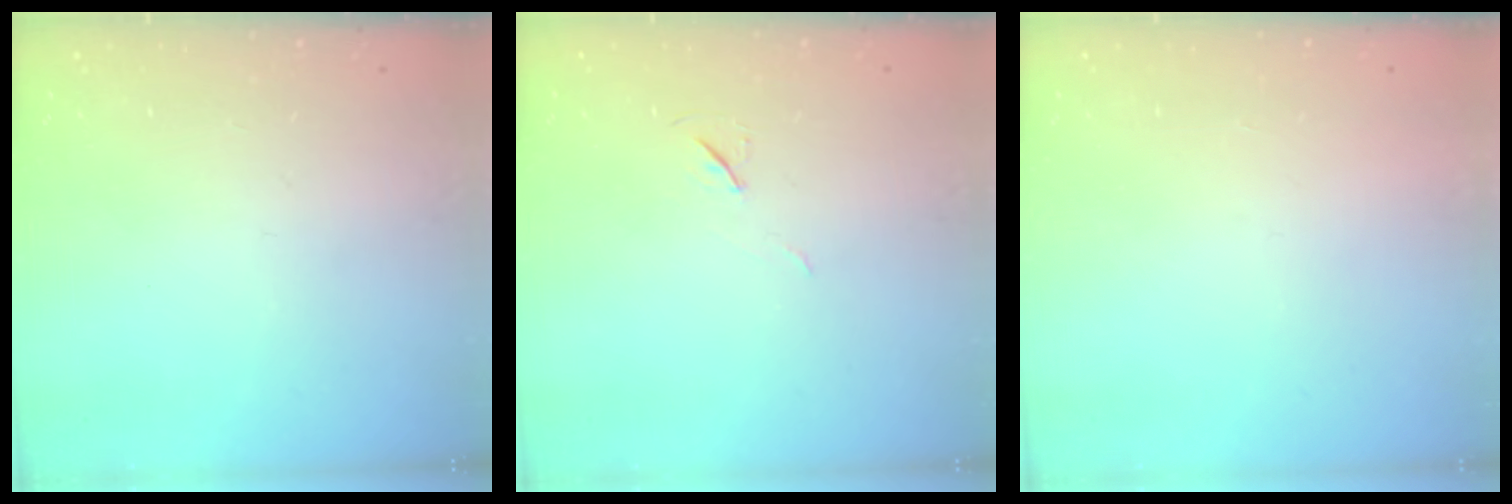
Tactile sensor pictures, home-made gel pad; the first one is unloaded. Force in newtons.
{"total": 6.4, "press": 5.8, "slide": 2.5}
{"total": 1.5, "press": 1.5, "slide": 0.1}